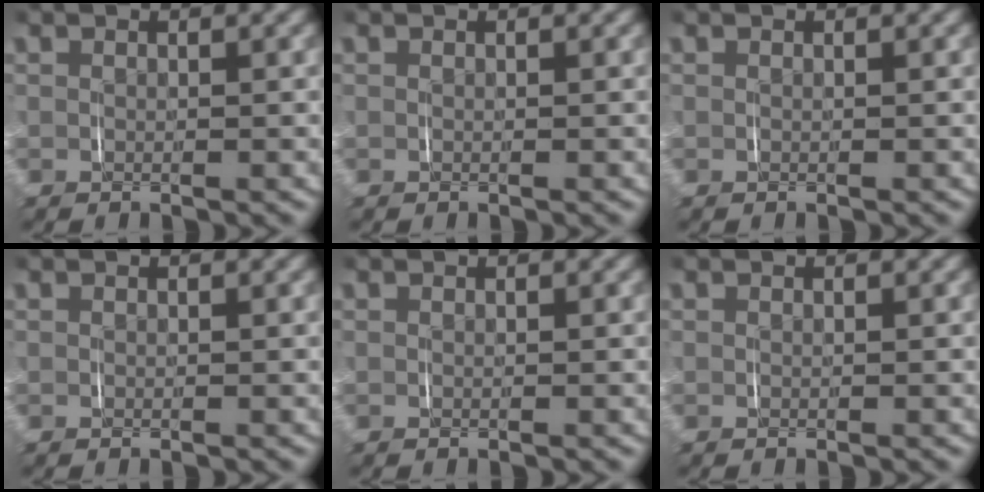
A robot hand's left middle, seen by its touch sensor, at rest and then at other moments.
{"total": 0.0}
{"total": 0.0}
{"total": 0.0}
{"total": 0.0}
{"total": 0.0}